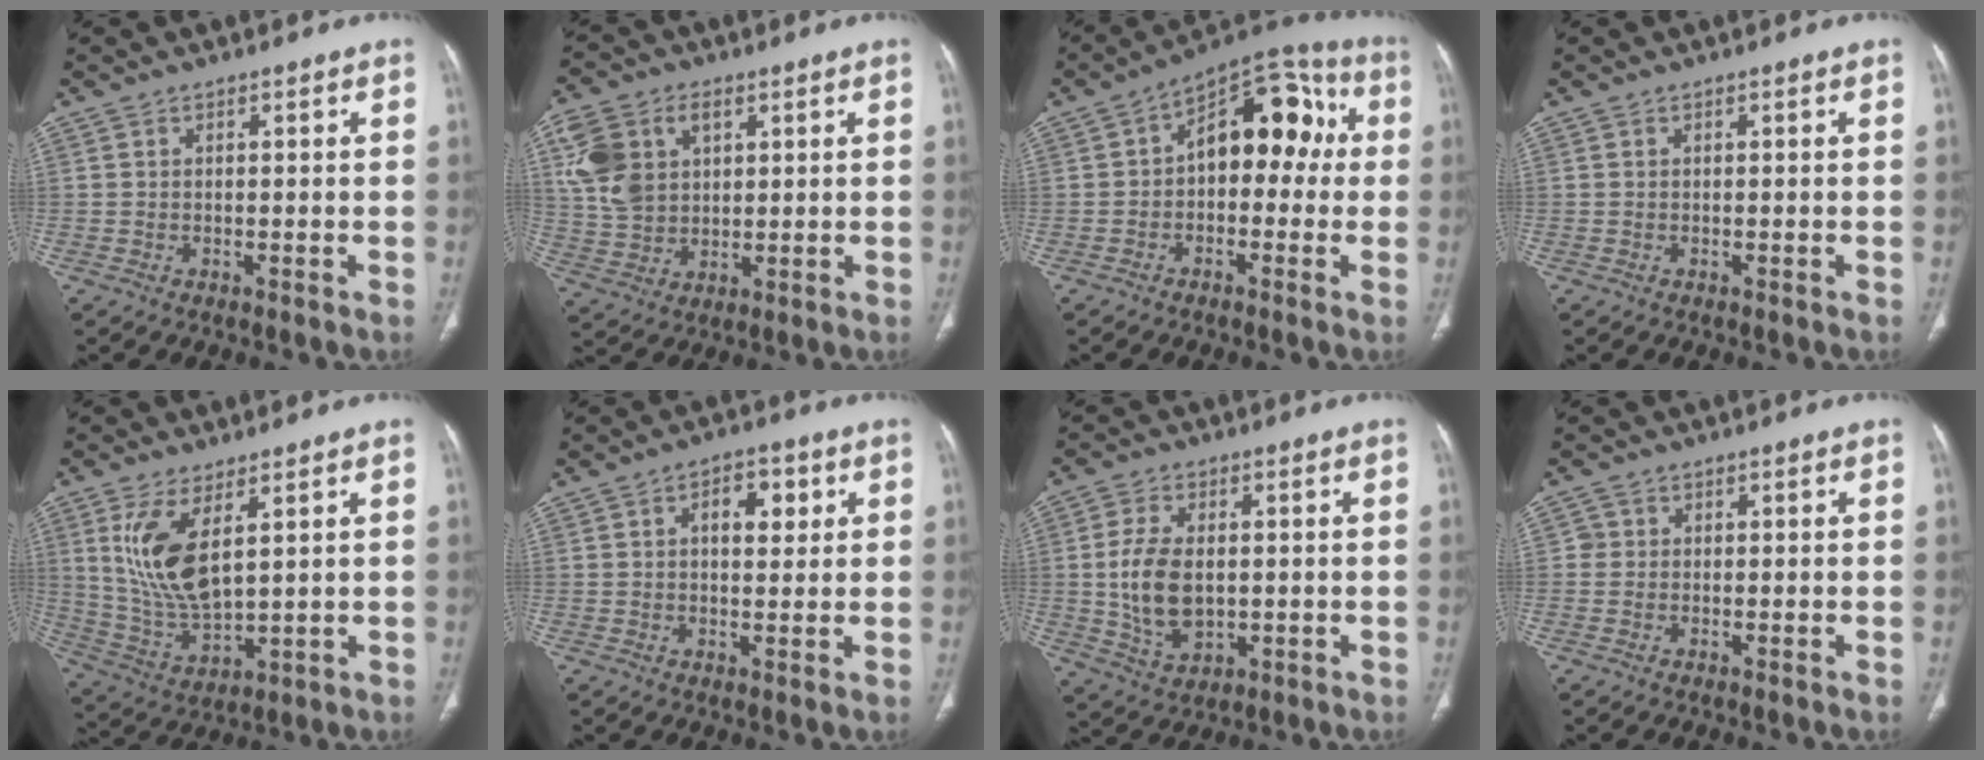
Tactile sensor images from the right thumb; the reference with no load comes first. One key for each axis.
{"total": 12.5, "fx": 4.1, "fy": 9.0, "fz": 7.7, "tx": -0.144, "ty": 0.000, "tz": 0.083}
{"total": 14.7, "fx": 1.2, "fy": 8.9, "fz": 11.6, "tx": -0.108, "ty": 0.050, "tz": 0.002}
{"total": 0.0}
{"total": 12.1, "fx": 4.4, "fy": 5.1, "fz": 10.1, "tx": -0.206, "ty": -0.027, "tz": 0.103}
{"total": 6.5, "fx": 2.0, "fy": 3.6, "fz": 5.0, "tx": -0.050, "ty": 0.001, "tz": 0.027}
{"total": 10.5, "fx": 0.0, "fy": 6.5, "fz": 8.3, "tx": -0.154, "ty": -0.007, "tz": 0.011}
{"total": 1.4, "fx": 0.1, "fy": 1.4, "fz": 0.2, "tx": 0.005, "ty": 0.004, "tz": -0.001}